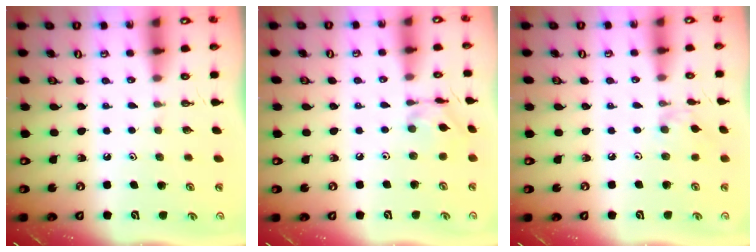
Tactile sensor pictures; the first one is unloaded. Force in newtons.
{"total": 7.4, "press": 7.4, "slide": 0.5}
{"total": 2.4, "press": 2.3, "slide": 0.5}